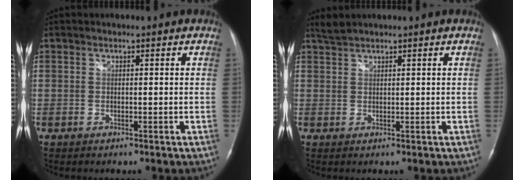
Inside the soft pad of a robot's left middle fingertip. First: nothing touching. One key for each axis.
{"total": 1.7, "fx": 1.7, "fy": -0.1, "fz": 0.3, "tx": -0.012, "ty": 0.012, "tz": 0.040}